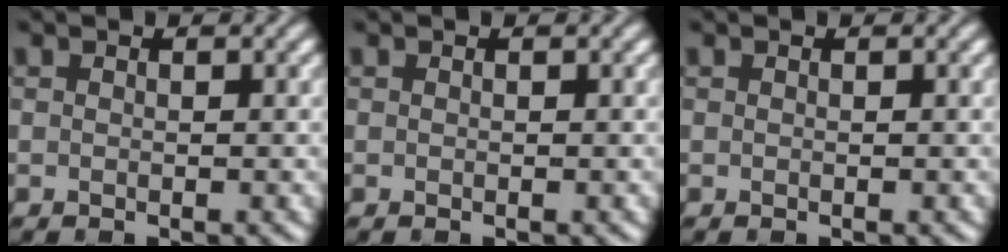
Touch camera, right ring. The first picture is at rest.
{"total": 0.0}
{"total": 0.0}